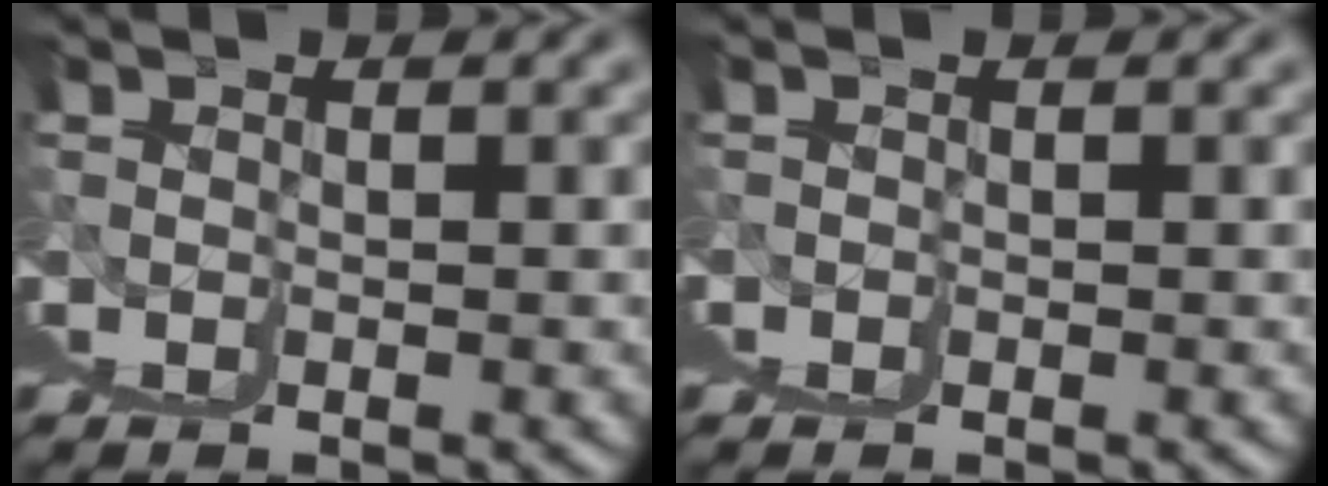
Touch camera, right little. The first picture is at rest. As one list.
[{"total": 1.3, "force": [0.3, -1.3, -0.3], "torque": [0.009, 0.004, 0.006]}]